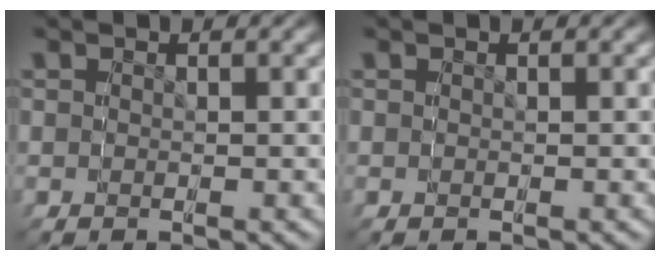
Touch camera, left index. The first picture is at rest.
{"total": 0.0}